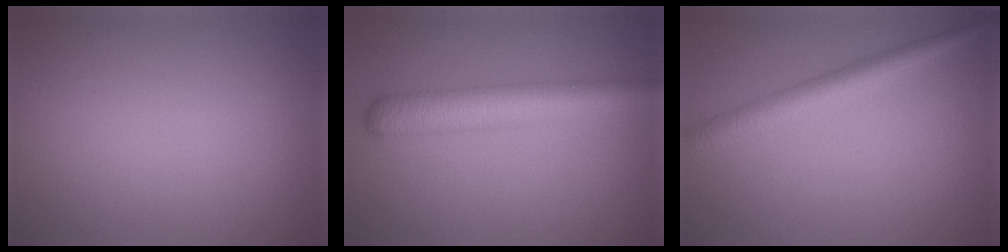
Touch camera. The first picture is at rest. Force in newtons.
{"total": 5.7, "press": 5.7, "slide": 0.1}
{"total": 3.3, "press": 3.3, "slide": 0.1}